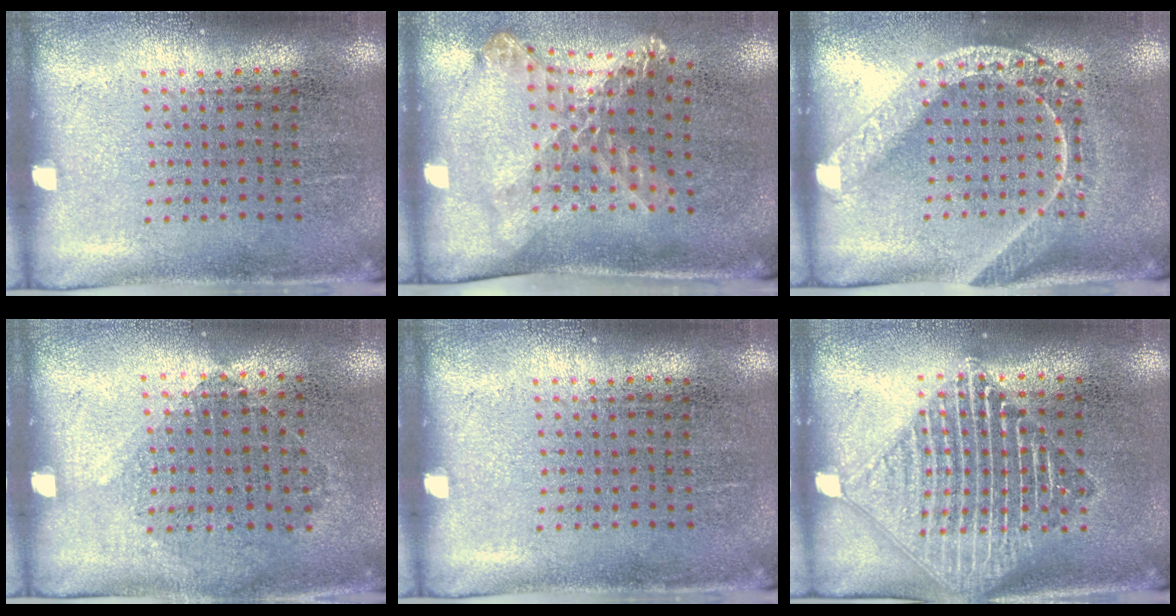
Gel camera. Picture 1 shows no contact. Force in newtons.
{"total": 1.7, "press": 1.3, "slide": 1.1}
{"total": 1.9, "press": 1.7, "slide": 0.9}
{"total": 0.9, "press": 0.8, "slide": 0.4}
{"total": 0.0}
{"total": 2.3, "press": 2.3, "slide": 0.4}